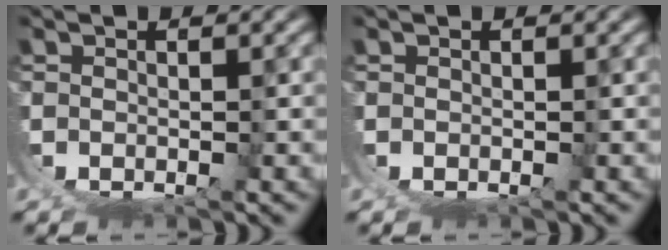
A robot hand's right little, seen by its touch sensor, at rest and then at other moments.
{"total": 0.0}